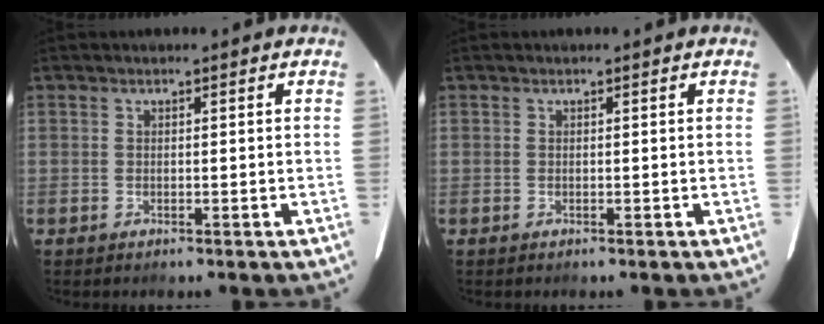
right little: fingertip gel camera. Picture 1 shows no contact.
{"total": 0.0}